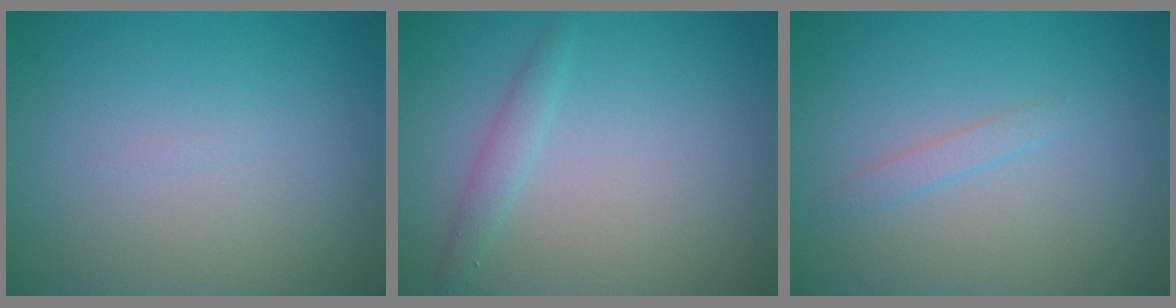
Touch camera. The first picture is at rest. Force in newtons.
{"total": 1.3, "press": 1.3, "slide": 0.1}
{"total": 1.0, "press": 1.0, "slide": 0.1}